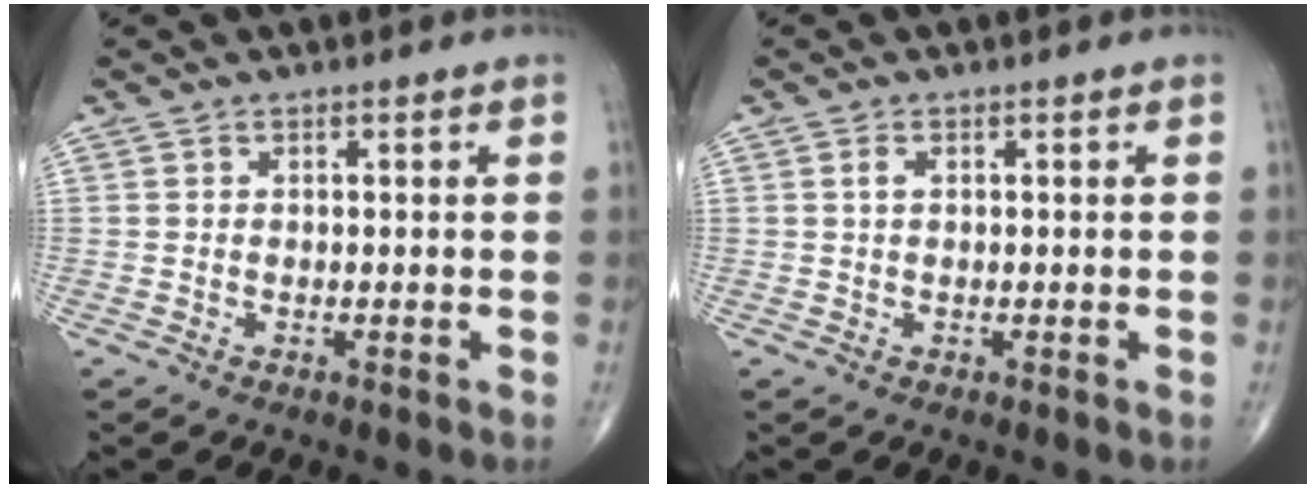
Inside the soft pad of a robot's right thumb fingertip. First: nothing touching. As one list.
[{"total": 1.0, "force": [0.2, 0.6, 0.8], "torque": [-0.015, 0.003, 0.003]}]